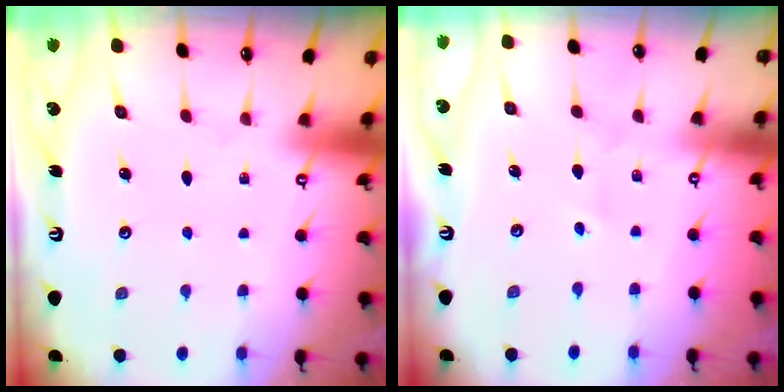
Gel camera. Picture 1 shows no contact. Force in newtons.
{"total": 2.0, "press": 1.8, "slide": 0.9}